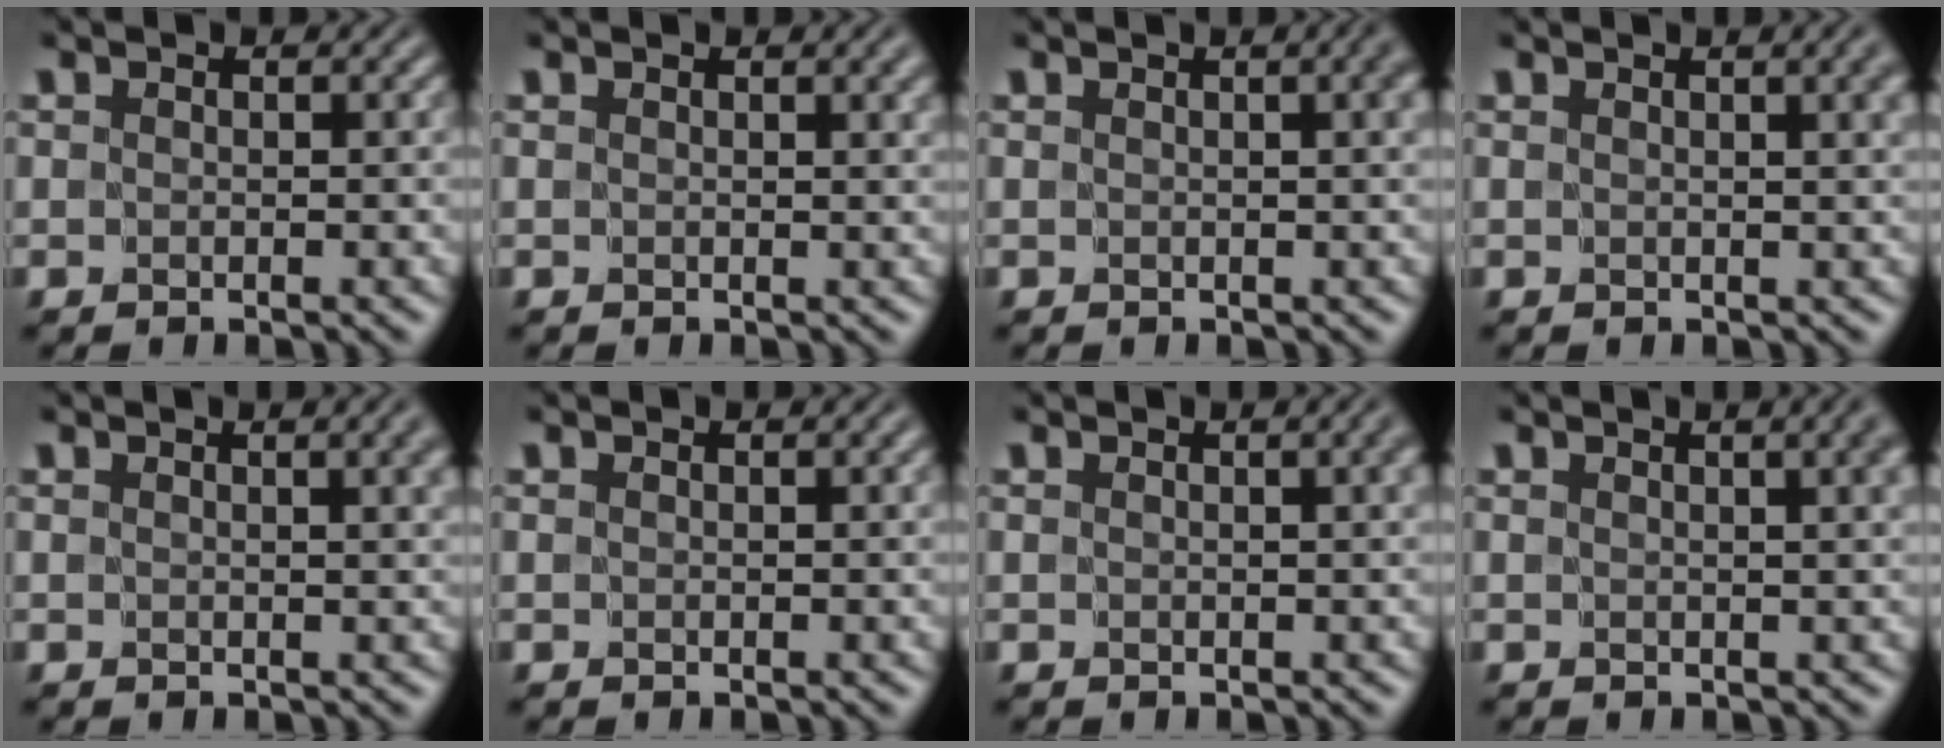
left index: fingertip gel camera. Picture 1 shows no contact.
{"total": 1.6, "force": [1.0, 0.2, 1.3], "torque": [-0.011, -0.003, 0.017]}
{"total": 3.5, "force": [1.2, 1.2, 3.0], "torque": [-0.018, 0.011, 0.000]}
{"total": 4.0, "force": [1.8, 1.5, 3.2], "torque": [-0.019, 0.012, 0.004]}
{"total": 3.1, "force": [1.4, 1.0, 2.6], "torque": [-0.015, 0.006, 0.010]}
{"total": 0.6, "force": [0.3, -0.1, 0.4], "torque": [-0.005, -0.001, 0.006]}
{"total": 2.6, "force": [1.0, 0.8, 2.2], "torque": [-0.014, 0.006, 0.005]}
{"total": 5.7, "force": [2.5, 2.4, 4.6], "torque": [-0.017, 0.025, -0.003]}